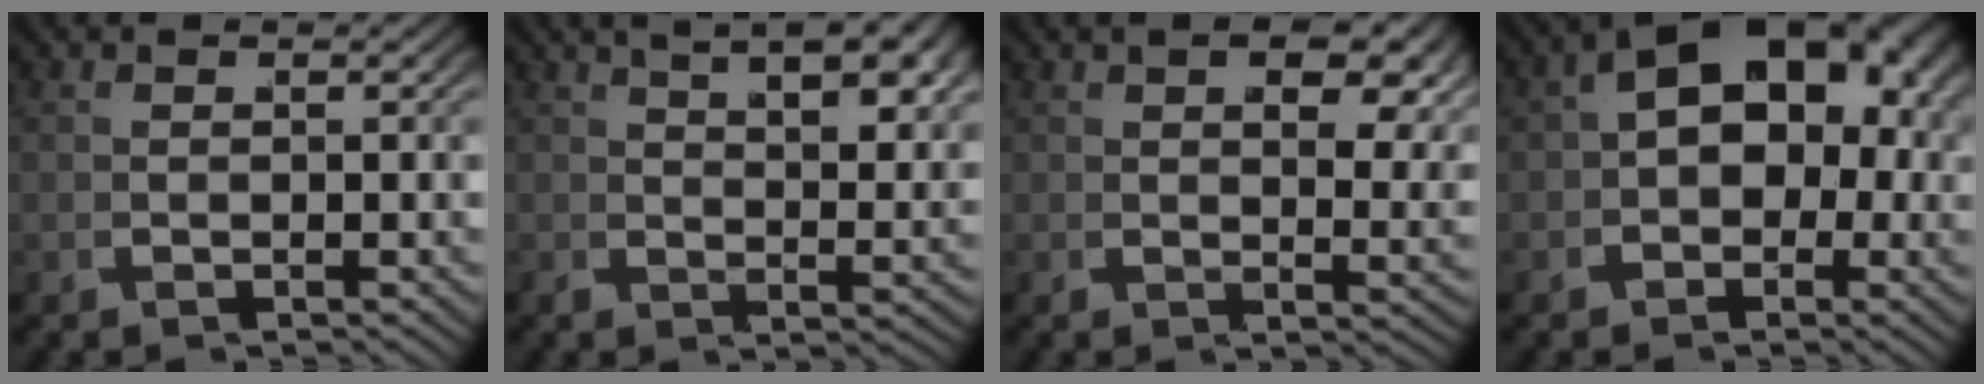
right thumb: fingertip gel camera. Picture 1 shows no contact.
{"total": 6.9, "force": [3.8, 2.7, 5.1], "torque": [-0.055, 0.012, 0.057]}
{"total": 5.3, "force": [2.3, 2.2, 4.2], "torque": [-0.040, 0.001, 0.032]}
{"total": 9.5, "force": [1.6, 6.0, 7.3], "torque": [-0.117, 0.001, 0.024]}